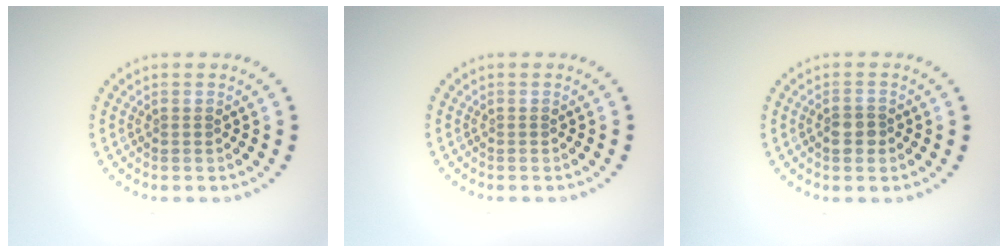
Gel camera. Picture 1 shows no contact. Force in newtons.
{"total": 0.0}
{"total": 1.9, "press": 1.7, "slide": 0.8}